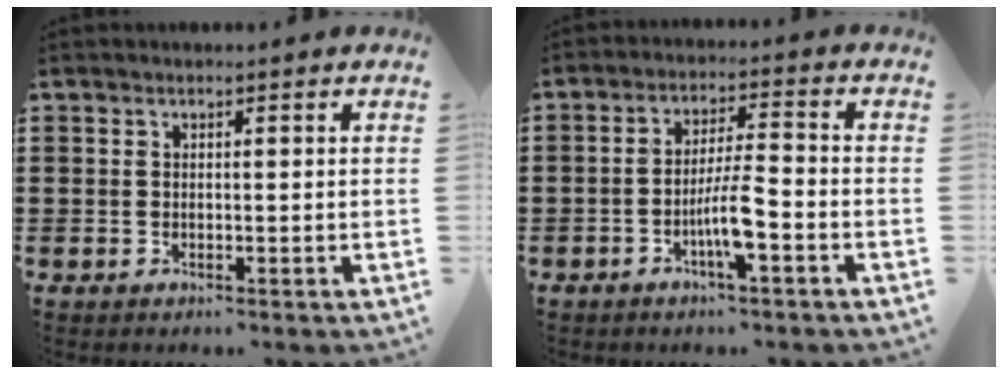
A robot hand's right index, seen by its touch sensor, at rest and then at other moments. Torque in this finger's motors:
{"motor_torque": [1.68, 0.43, 0.64, 0.08]}